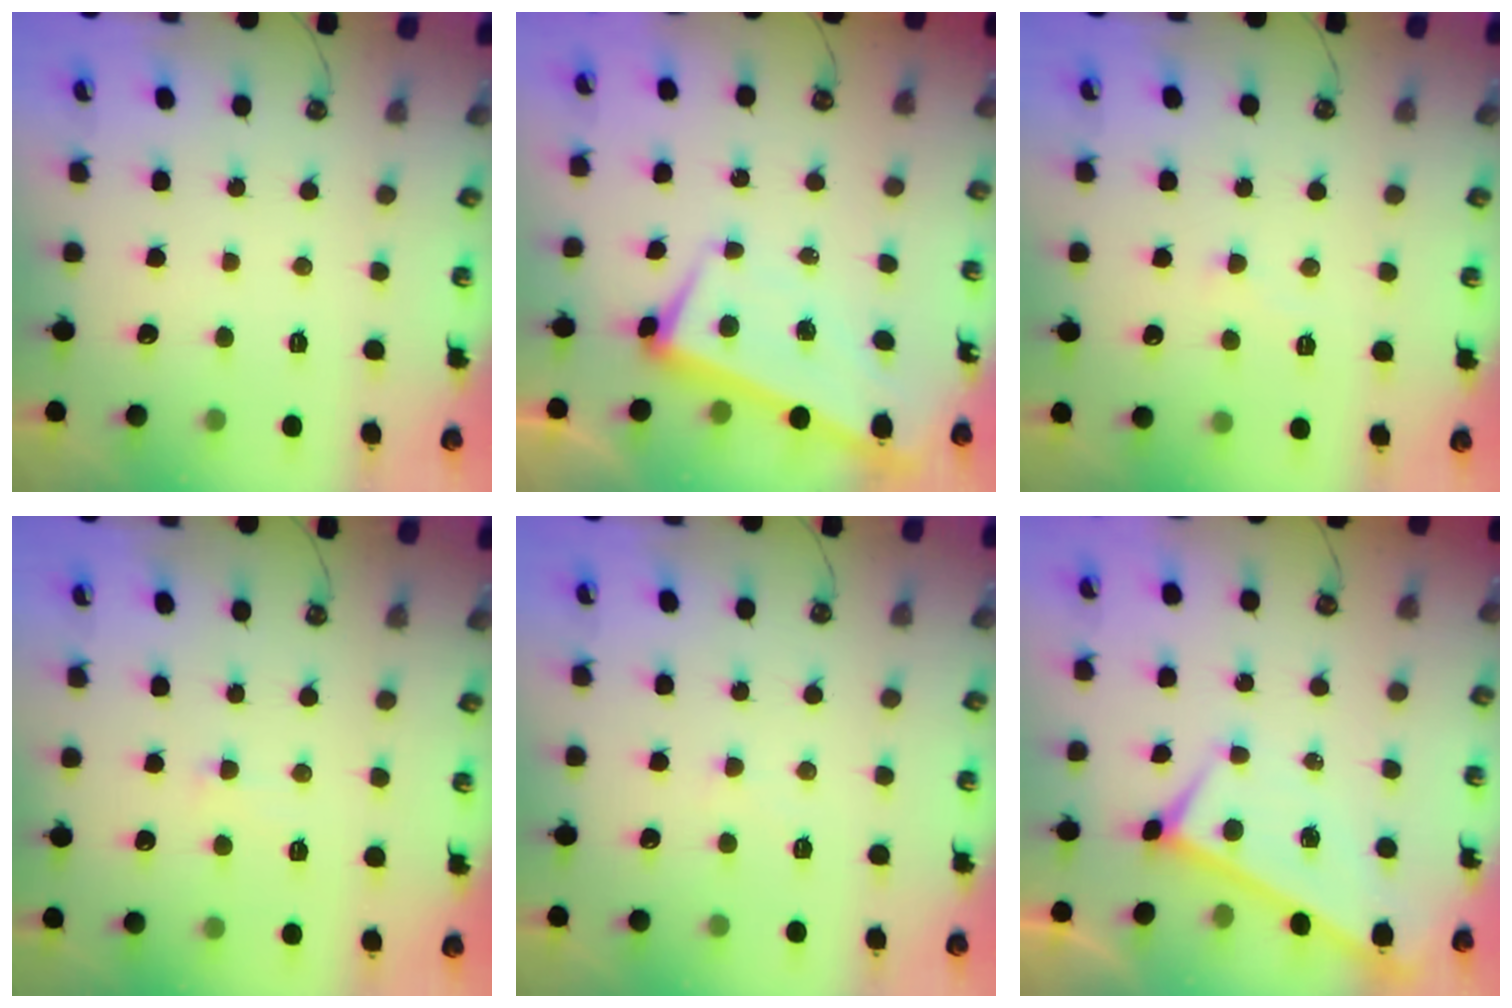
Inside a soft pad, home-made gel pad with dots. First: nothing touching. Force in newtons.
{"total": 2.1, "press": 1.3, "slide": 1.6}
{"total": 4.1, "press": 4.1, "slide": 0.5}
{"total": 0.9, "press": 0.6, "slide": 0.7}
{"total": 1.9, "press": 1.8, "slide": 0.5}
{"total": 0.0}